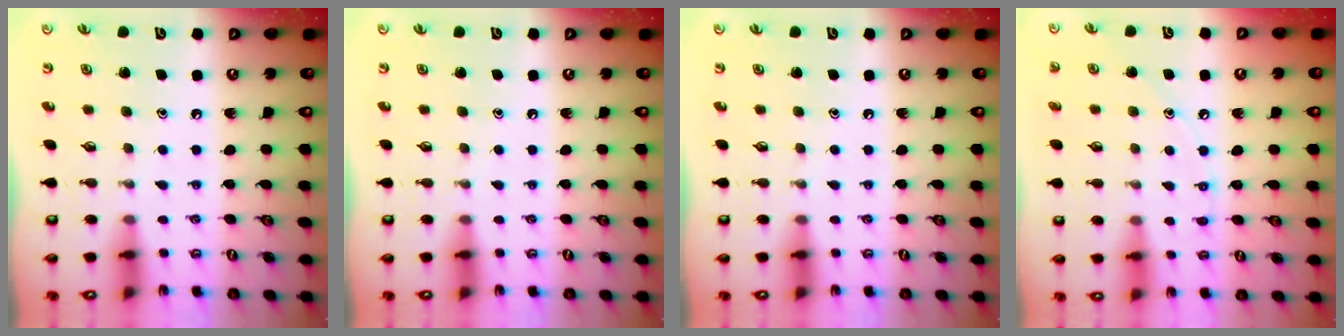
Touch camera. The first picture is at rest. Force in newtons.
{"total": 0.0}
{"total": 0.0}
{"total": 6.7, "press": 6.7, "slide": 0.7}